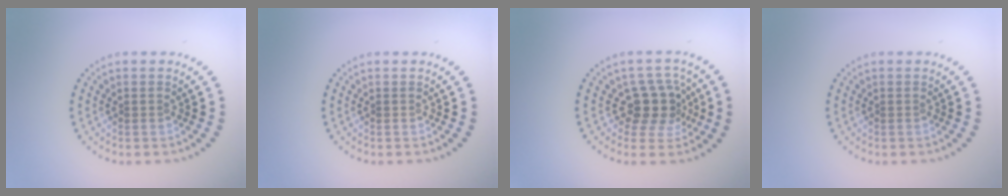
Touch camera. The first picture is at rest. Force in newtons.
{"total": 0.0}
{"total": 3.7, "press": 3.0, "slide": 2.2}
{"total": 0.0}